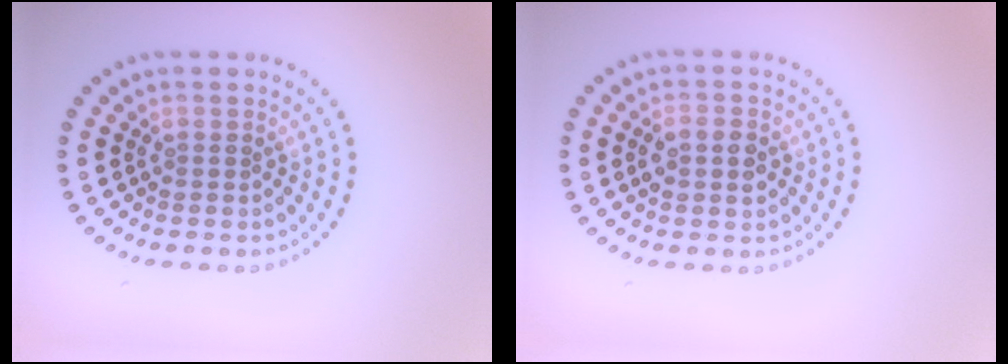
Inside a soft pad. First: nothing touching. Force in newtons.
{"total": 2.9, "press": 2.9, "slide": 0.2}